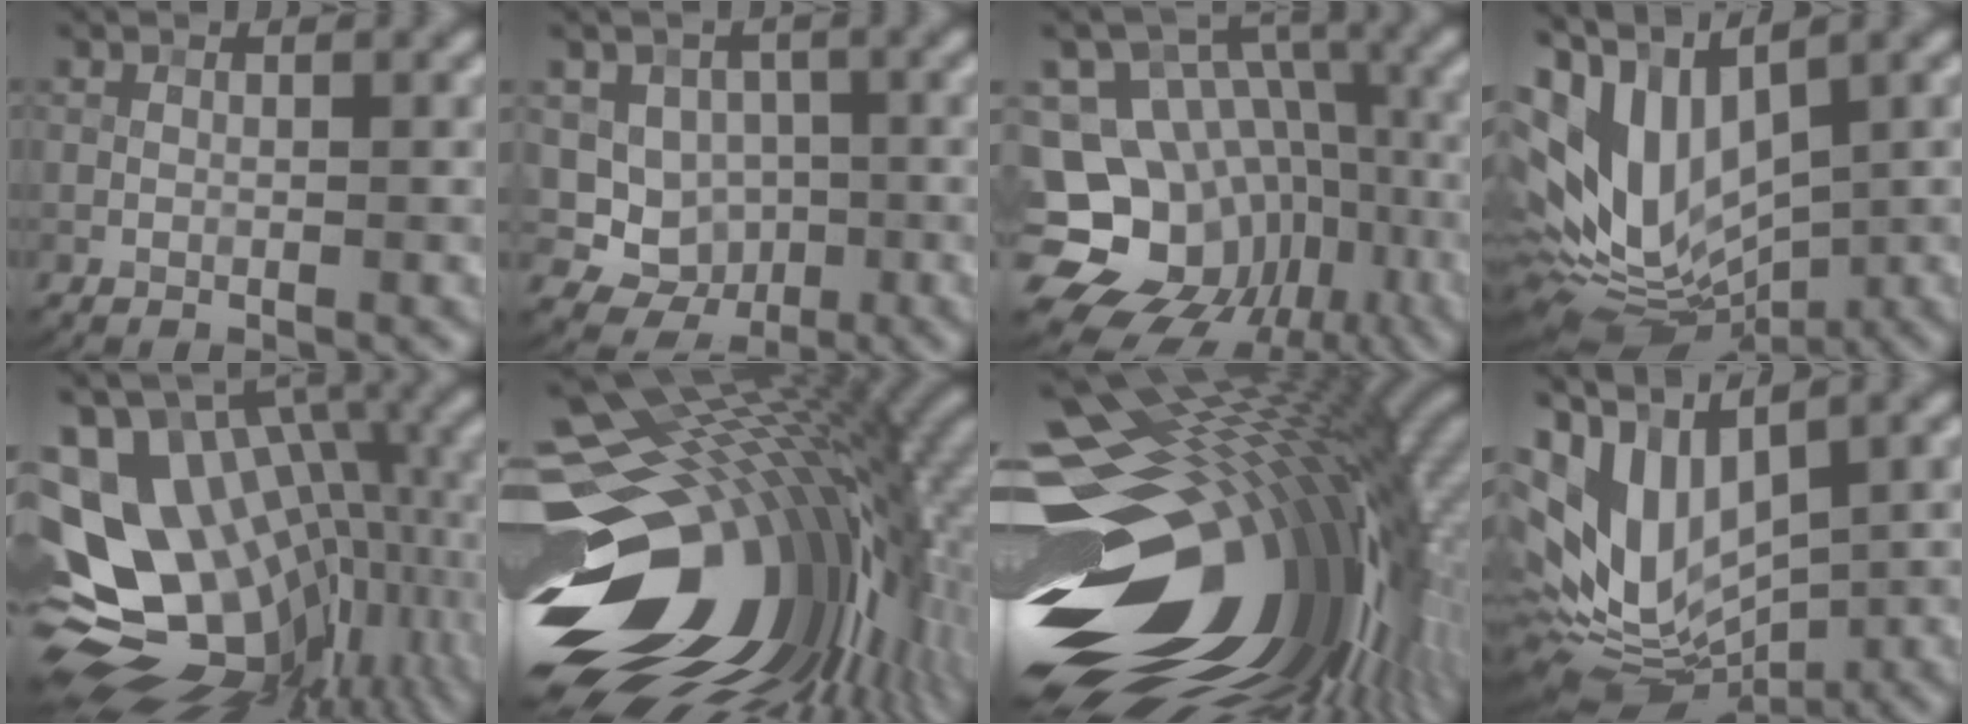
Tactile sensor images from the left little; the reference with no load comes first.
{"total": 5.4, "force": [-0.7, 4.8, 2.2], "torque": [-0.009, -0.003, -0.025]}
{"total": 16.1, "force": [-6.6, 13.3, 6.3], "torque": [-0.108, -0.007, -0.100]}
{"total": 11.5, "force": [1.8, 6.7, 9.1], "torque": [-0.197, -0.011, 0.044]}
{"total": 17.5, "force": [-0.1, 11.9, 12.8], "torque": [-0.199, -0.006, 0.037]}
{"total": 20.4, "force": [-3.5, 13.5, 14.9], "torque": [-0.264, -0.022, -0.039]}
{"total": 21.0, "force": [-2.9, 12.2, 16.8], "torque": [-0.298, -0.040, -0.036]}
{"total": 9.2, "force": [1.6, 5.2, 7.4], "torque": [-0.160, -0.013, 0.036]}